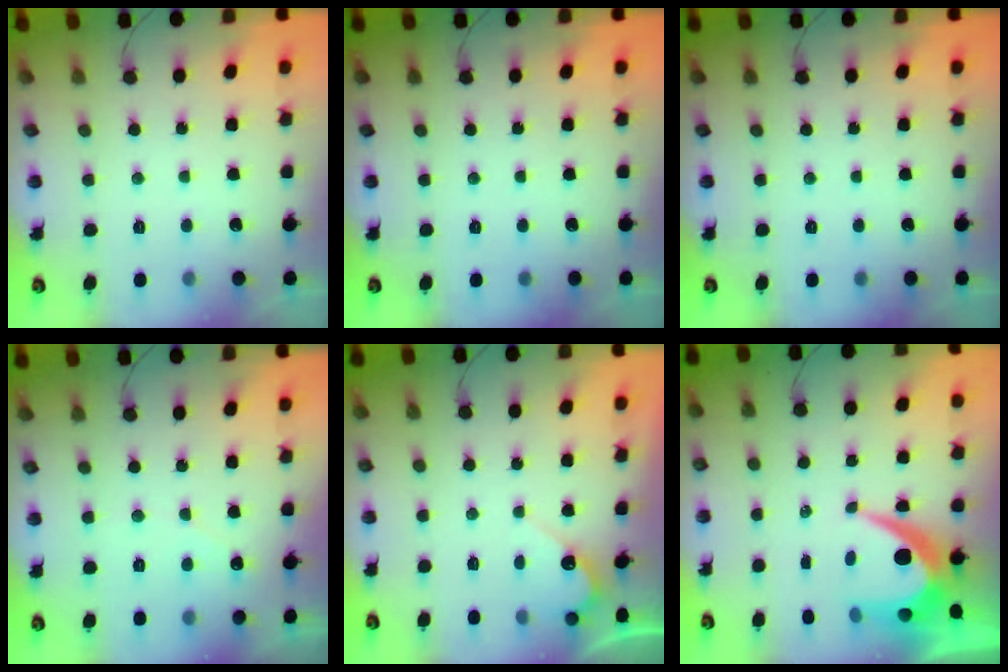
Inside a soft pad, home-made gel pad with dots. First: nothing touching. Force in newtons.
{"total": 0.0}
{"total": 0.0}
{"total": 1.6, "press": 1.6, "slide": 0.1}
{"total": 4.9, "press": 4.9, "slide": 0.3}
{"total": 9.9, "press": 9.9, "slide": 0.8}